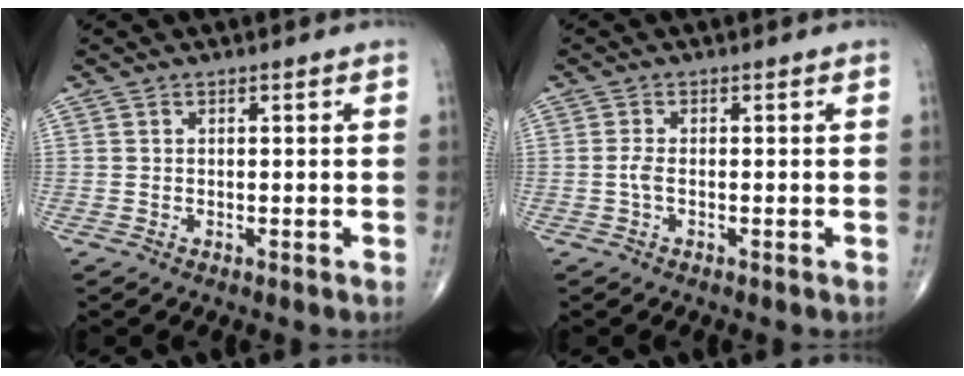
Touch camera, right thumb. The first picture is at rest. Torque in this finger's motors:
{"motor_torque": [0.23, 0.05, 0.33, -0.03, 0.00]}